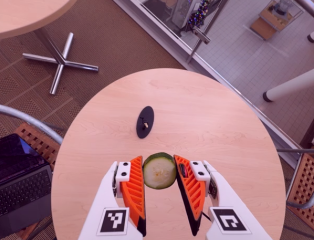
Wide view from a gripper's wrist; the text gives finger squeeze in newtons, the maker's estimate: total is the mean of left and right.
{"total": 7.8, "left": 8.1, "right": 7.4}